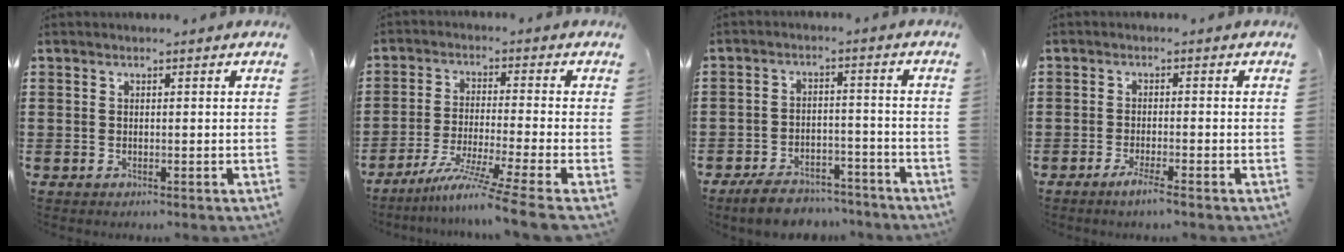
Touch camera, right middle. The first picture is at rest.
{"total": 8.2, "force": [-6.2, -1.2, 5.3], "torque": [-0.104, -0.023, -0.124]}
{"total": 5.7, "force": [-5.3, 1.3, 1.5], "torque": [-0.026, 0.015, -0.105]}
{"total": 2.4, "force": [-1.6, -0.1, 1.8], "torque": [-0.036, -0.004, -0.032]}